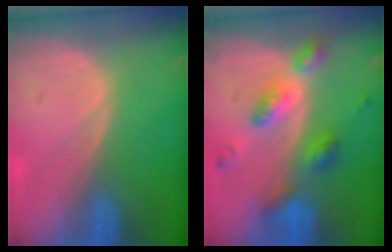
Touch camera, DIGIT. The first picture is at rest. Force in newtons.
{"total": 6.7, "press": 6.6, "slide": 0.5}